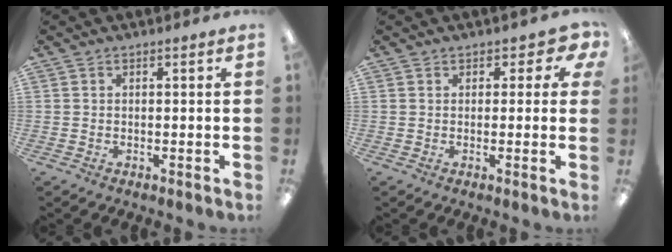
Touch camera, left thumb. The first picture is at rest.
{"total": 3.2, "force": [1.3, 2.3, 1.7], "torque": [-0.018, 0.000, 0.021]}